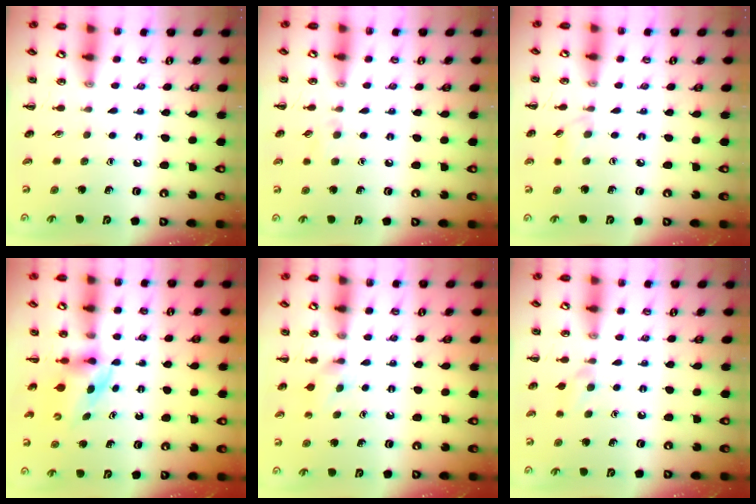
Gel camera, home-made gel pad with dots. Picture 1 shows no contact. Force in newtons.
{"total": 3.9, "press": 3.6, "slide": 1.5}
{"total": 4.3, "press": 3.9, "slide": 1.7}
{"total": 3.2, "press": 3.0, "slide": 1.1}
{"total": 3.5, "press": 3.2, "slide": 1.5}
{"total": 3.1, "press": 2.9, "slide": 1.3}